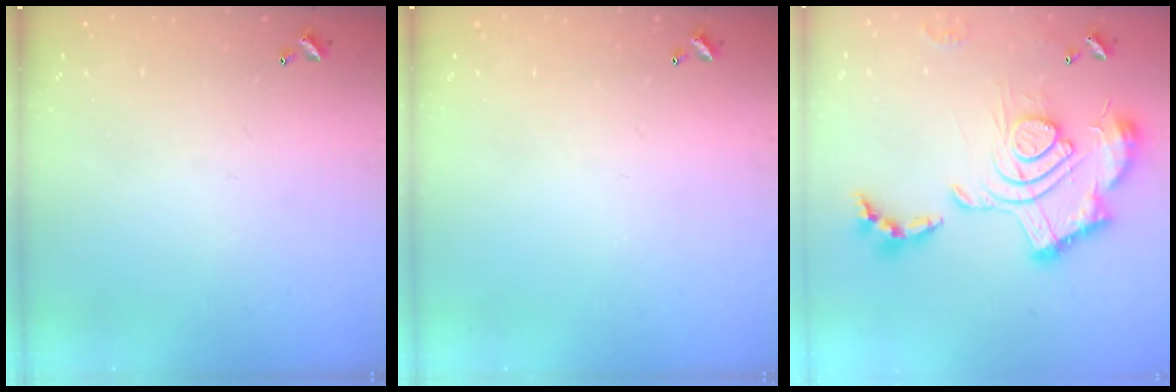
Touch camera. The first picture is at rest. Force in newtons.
{"total": 0.0}
{"total": 2.5, "press": 1.9, "slide": 1.7}